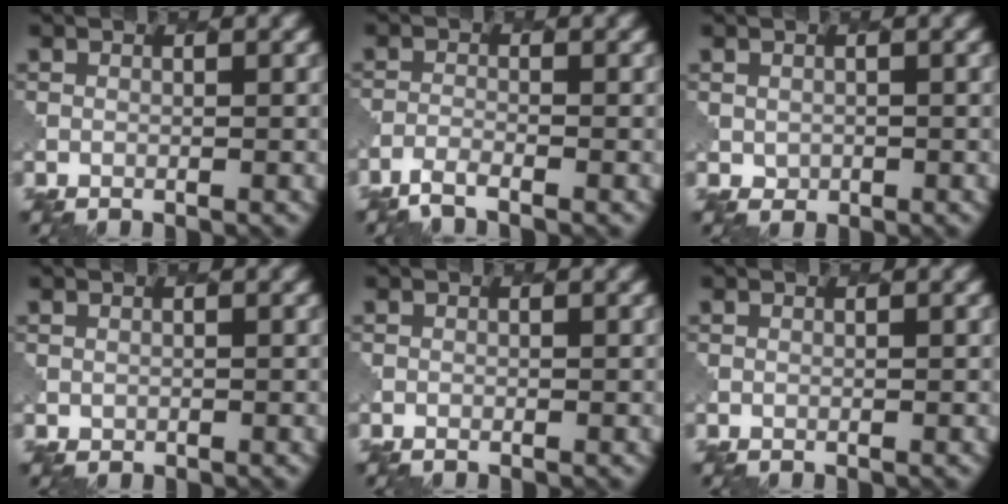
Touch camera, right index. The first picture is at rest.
{"total": 2.0, "force": [-1.8, 0.4, 0.9], "torque": [-0.021, -0.007, -0.044]}
{"total": 0.8, "force": [0.3, 0.8, 0.0], "torque": [0.000, -0.006, 0.007]}
{"total": 0.5, "force": [0.2, 0.5, -0.1], "torque": [0.001, -0.005, 0.007]}
{"total": 0.0}
{"total": 0.0}